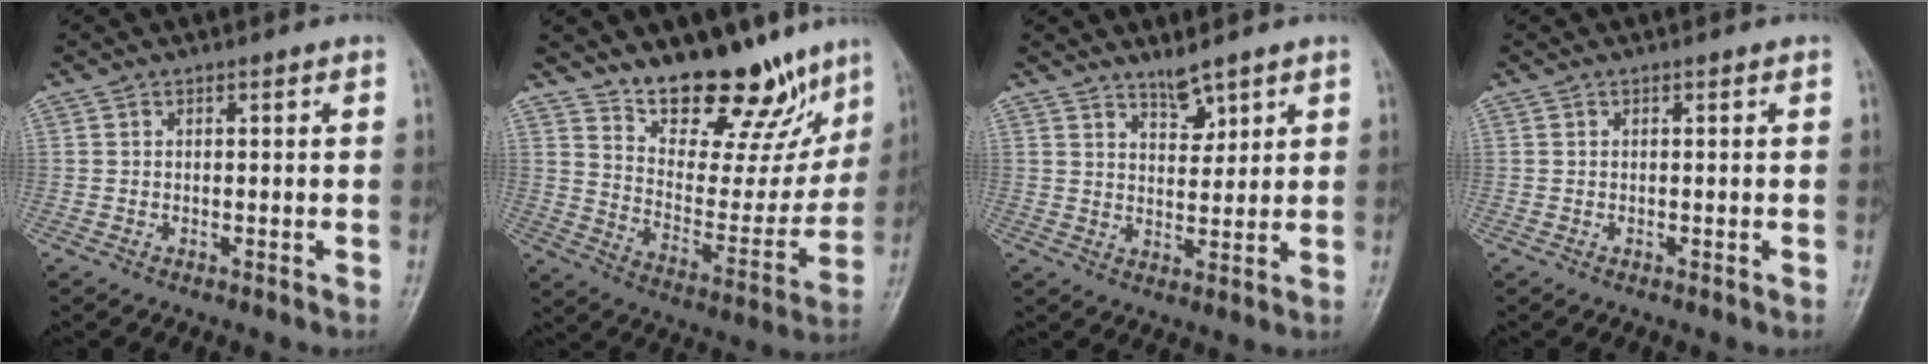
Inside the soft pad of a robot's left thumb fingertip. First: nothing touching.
{"total": 19.6, "force": [15.0, 8.1, 9.7], "torque": [-0.083, -0.098, 0.236]}
{"total": 4.0, "force": [3.3, 1.2, 1.9], "torque": [-0.019, -0.030, 0.058]}
{"total": 0.0}